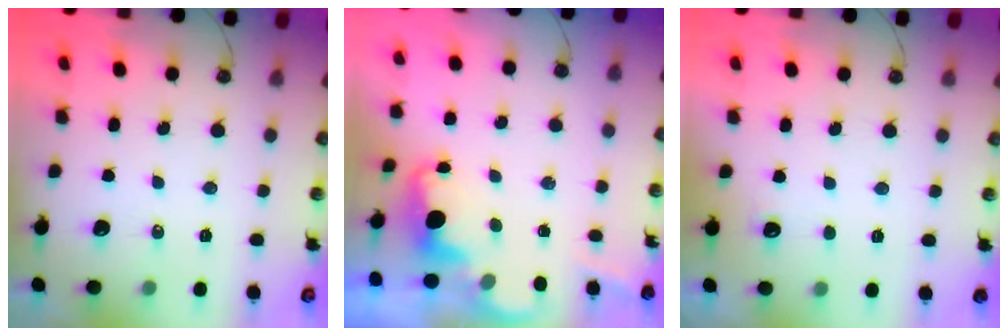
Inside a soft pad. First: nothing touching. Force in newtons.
{"total": 1.9, "press": 1.9, "slide": 0.6}
{"total": 4.3, "press": 4.1, "slide": 1.2}